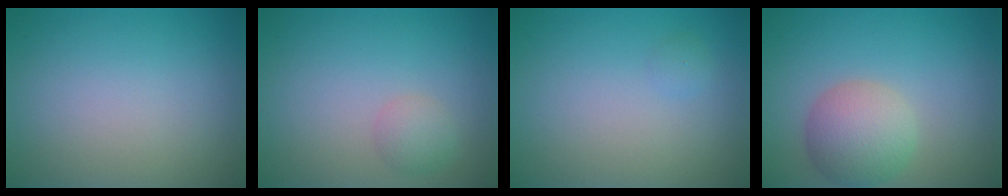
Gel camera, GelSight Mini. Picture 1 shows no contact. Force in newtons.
{"total": 1.5, "press": 1.5, "slide": 0.1}
{"total": 0.6, "press": 0.6, "slide": 0.0}
{"total": 4.6, "press": 4.6, "slide": 0.2}